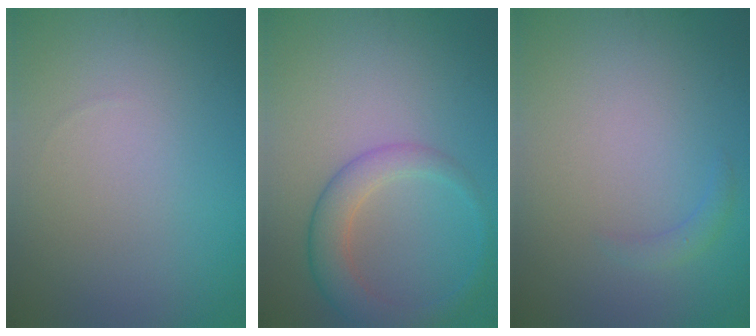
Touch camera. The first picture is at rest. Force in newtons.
{"total": 2.9, "press": 2.8, "slide": 0.1}
{"total": 1.0, "press": 1.0, "slide": 0.1}